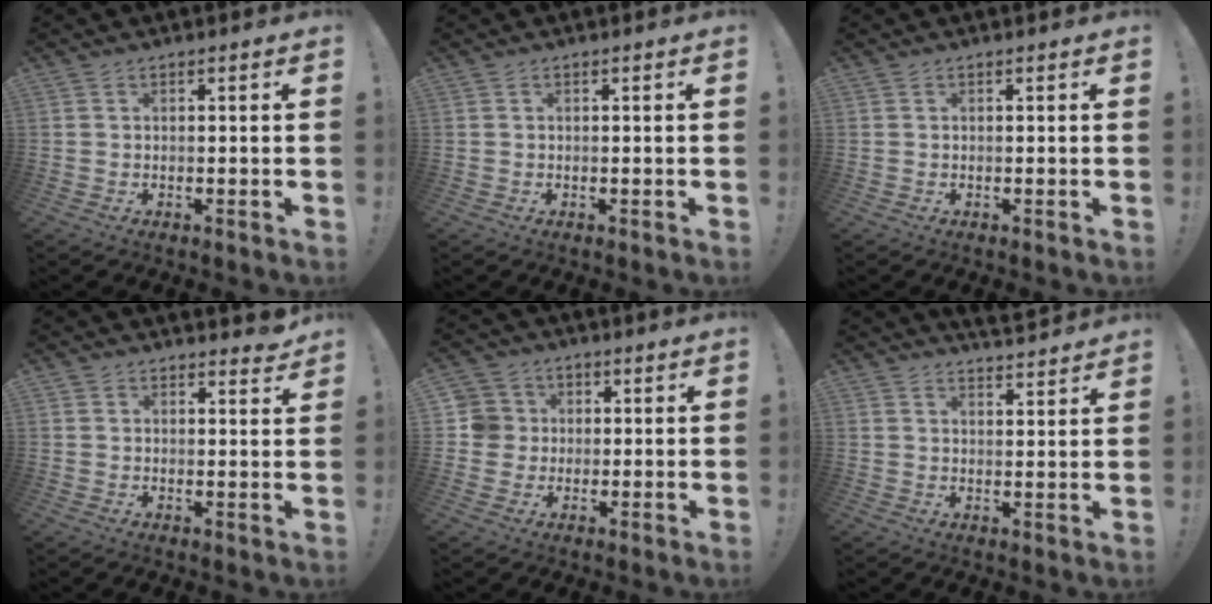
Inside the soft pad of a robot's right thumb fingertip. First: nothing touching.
{"total": 0.0}
{"total": 0.0}
{"total": 3.3, "force": [2.8, 1.7, 0.7], "torque": [0.000, -0.018, 0.049]}
{"total": 7.5, "force": [0.9, 7.3, 1.4], "torque": [-0.019, 0.001, 0.021]}
{"total": 4.6, "force": [4.4, 0.8, 1.1], "torque": [-0.011, -0.033, 0.079]}